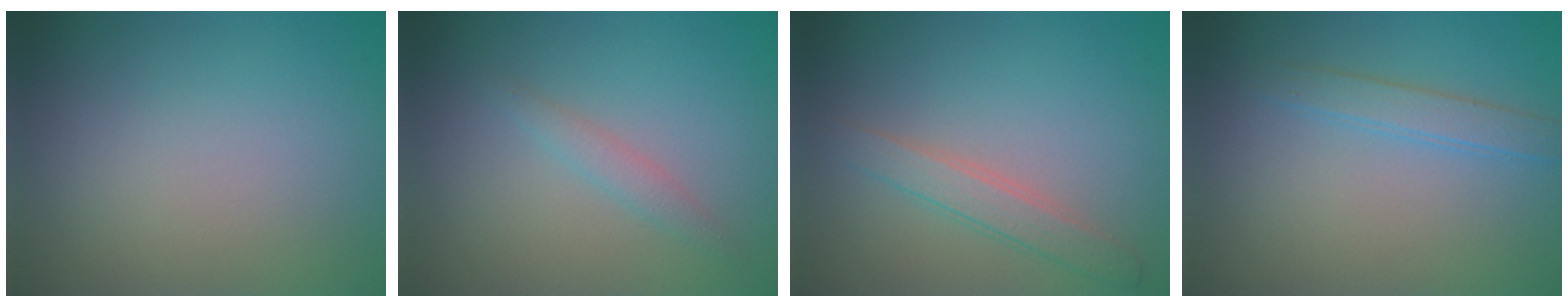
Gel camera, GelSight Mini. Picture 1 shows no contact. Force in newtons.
{"total": 1.4, "press": 1.4, "slide": 0.1}
{"total": 2.3, "press": 2.3, "slide": 0.1}
{"total": 1.9, "press": 1.9, "slide": 0.1}